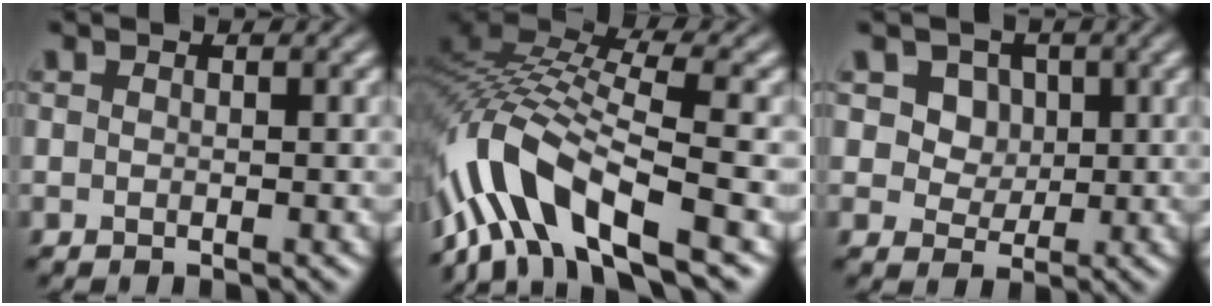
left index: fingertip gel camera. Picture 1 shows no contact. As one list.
[{"total": 10.9, "force": [-5.9, 3.5, 8.5], "torque": [-0.173, 0.016, -0.107]}, {"total": 4.7, "force": [2.2, 3.7, 1.9], "torque": [-0.048, 0.001, 0.044]}]